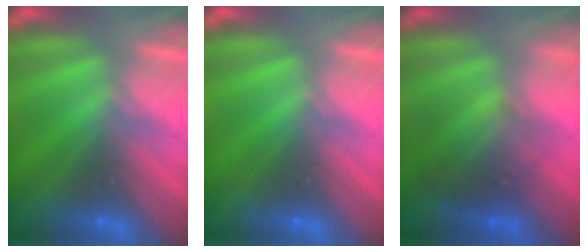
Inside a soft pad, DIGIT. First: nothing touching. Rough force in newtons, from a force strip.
{"total": 0.0}
{"total": 2.0}